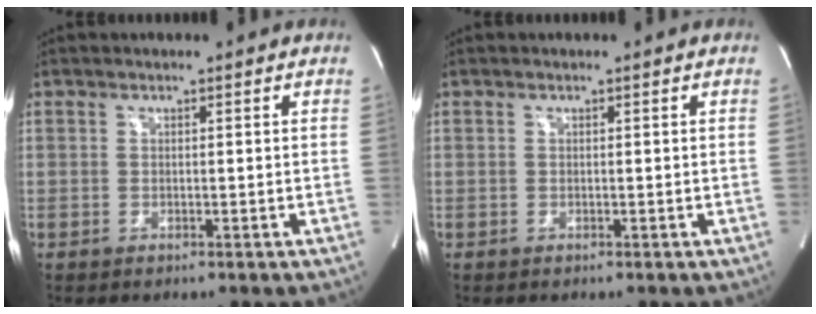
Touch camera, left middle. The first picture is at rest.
{"total": 0.0}